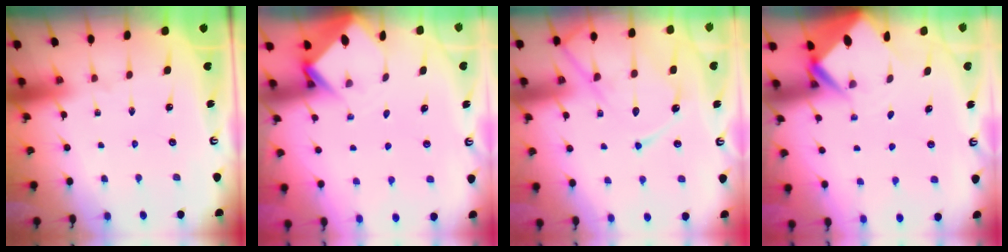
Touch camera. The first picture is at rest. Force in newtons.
{"total": 3.4, "press": 3.4, "slide": 0.2}
{"total": 13.5, "press": 13.5, "slide": 1.1}
{"total": 4.2, "press": 4.2, "slide": 0.3}